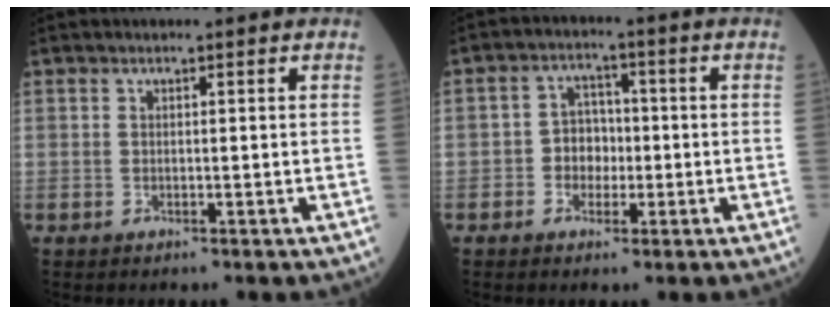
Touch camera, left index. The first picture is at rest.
{"total": 5.2, "force": [-1.4, 4.1, 2.9], "torque": [-0.056, 0.015, -0.026]}